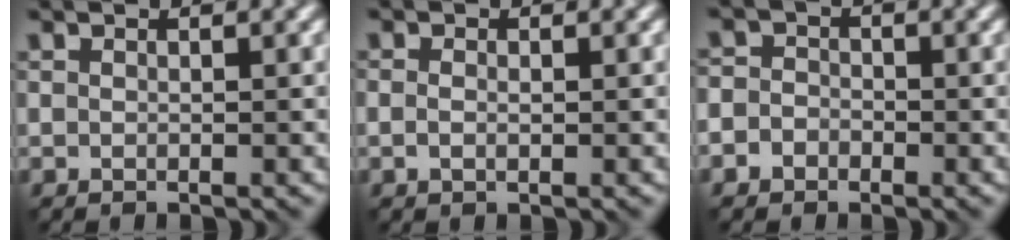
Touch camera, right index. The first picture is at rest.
{"total": 0.9, "force": [-0.1, 0.6, 0.7], "torque": [-0.017, -0.002, -0.003]}
{"total": 2.7, "force": [-1.1, 2.3, 0.7], "torque": [0.013, 0.010, -0.036]}